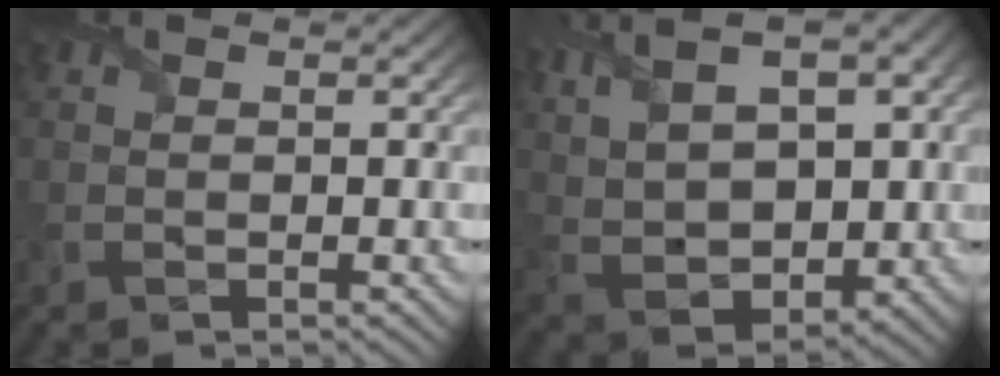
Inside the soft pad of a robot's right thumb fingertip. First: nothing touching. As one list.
[{"total": 13.0, "force": [4.3, 7.2, 9.9], "torque": [-0.221, 0.008, 0.087]}]